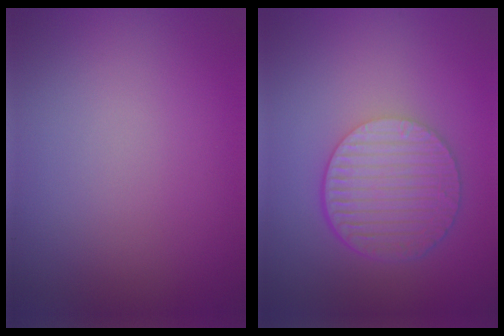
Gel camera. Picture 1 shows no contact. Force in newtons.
{"total": 6.5, "press": 4.4, "slide": 4.8}